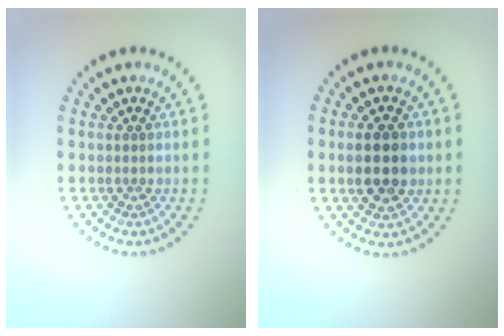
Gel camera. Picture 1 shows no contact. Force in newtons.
{"total": 3.5, "press": 3.5, "slide": 0.3}